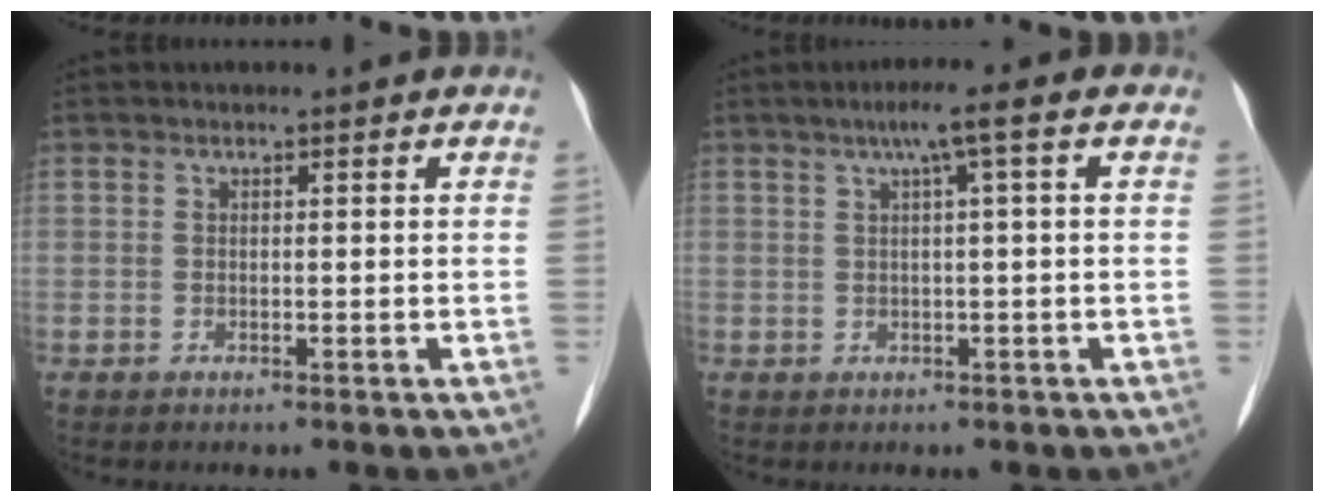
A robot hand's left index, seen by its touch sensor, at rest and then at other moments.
{"total": 3.9, "force": [1.6, -0.4, 3.6], "torque": [-0.063, 0.015, 0.029]}